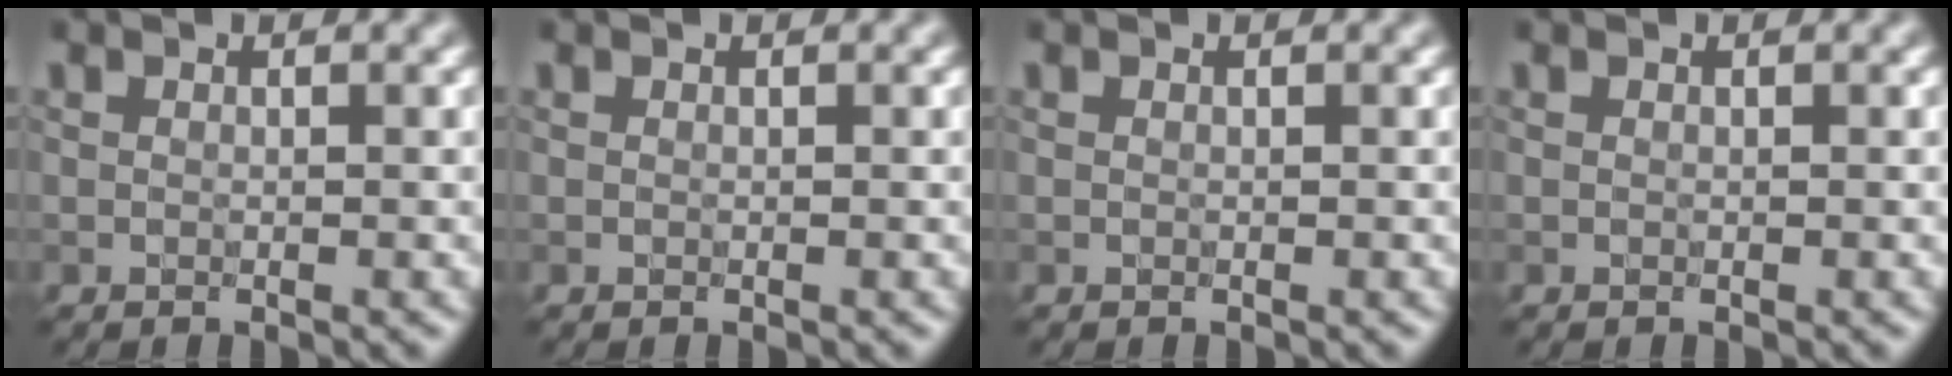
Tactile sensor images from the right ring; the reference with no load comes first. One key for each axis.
{"total": 0.0}
{"total": 0.0}
{"total": 0.0}